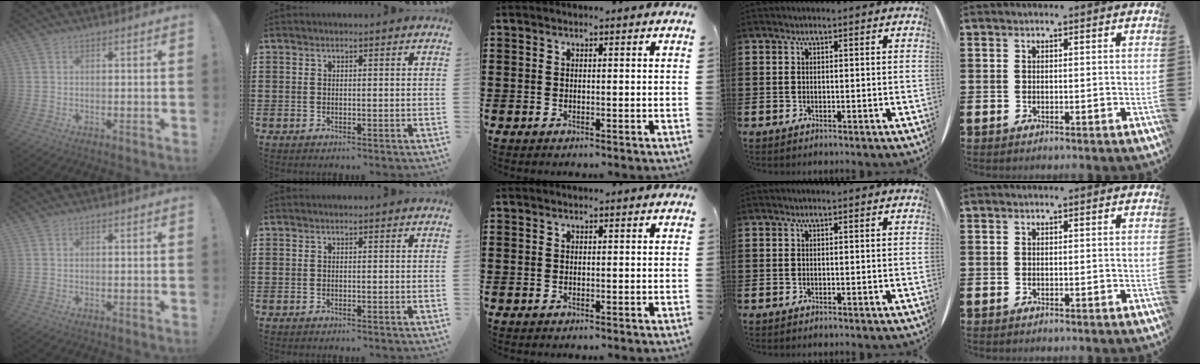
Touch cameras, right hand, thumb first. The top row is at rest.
{}